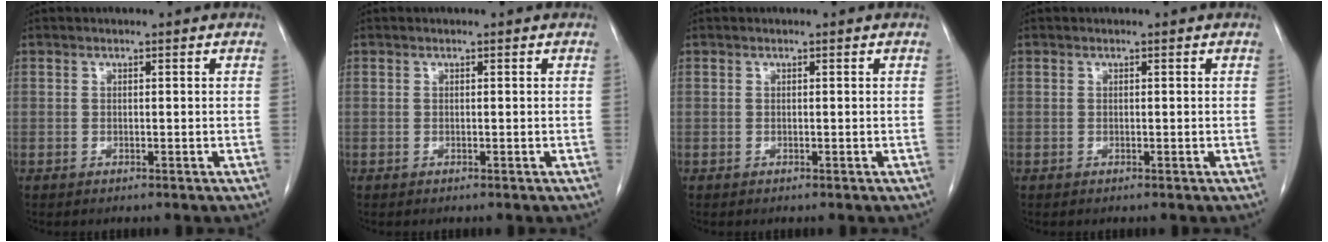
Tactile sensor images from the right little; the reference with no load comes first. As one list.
[{"total": 0.0}, {"total": 0.0}, {"total": 0.0}]